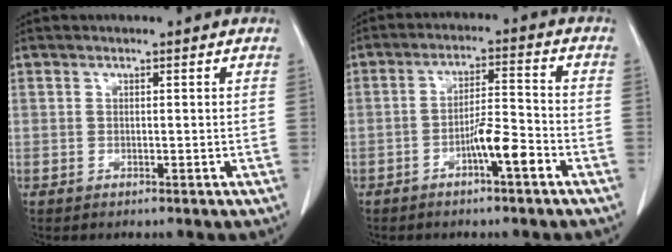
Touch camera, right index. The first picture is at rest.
{"total": 6.1, "force": [-3.1, 0.6, 5.2], "torque": [-0.092, 0.007, -0.053]}